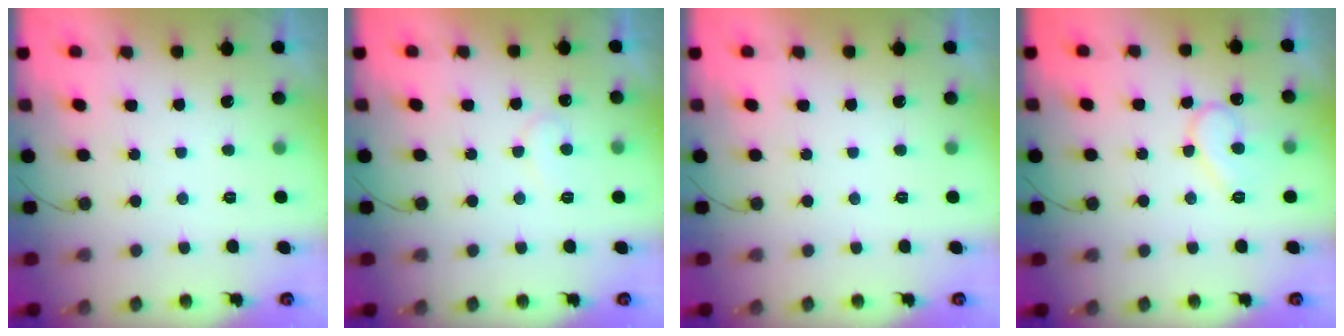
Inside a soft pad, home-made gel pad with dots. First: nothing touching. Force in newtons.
{"total": 7.3, "press": 7.3, "slide": 0.4}
{"total": 0.0}
{"total": 9.8, "press": 9.8, "slide": 0.9}